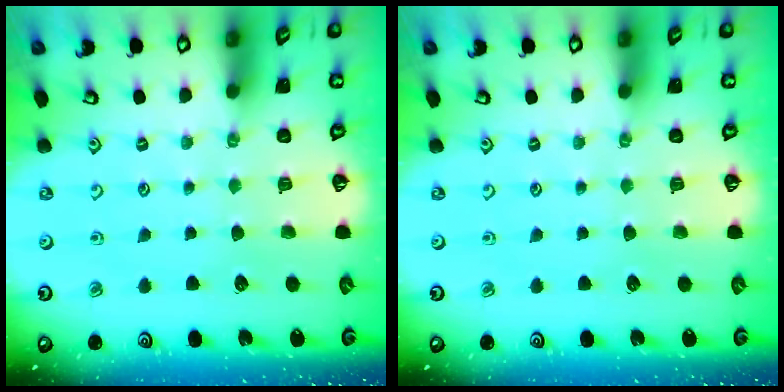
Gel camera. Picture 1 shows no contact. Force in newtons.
{"total": 0.0}